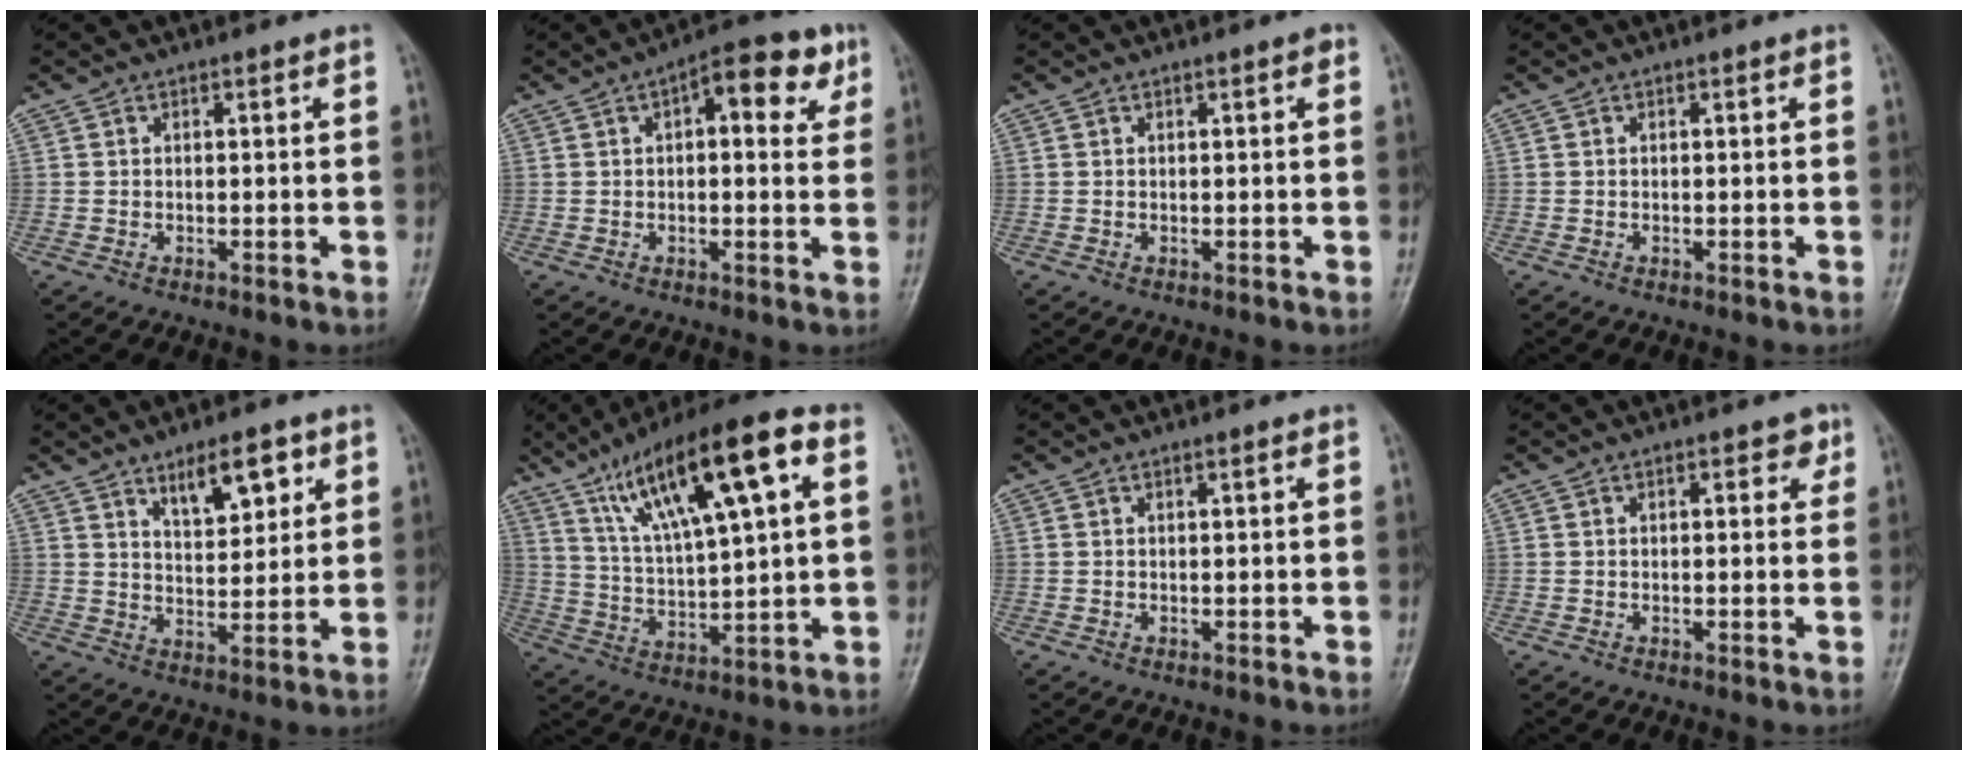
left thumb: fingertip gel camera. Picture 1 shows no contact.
{"total": 9.8, "force": [3.7, 4.4, 7.9], "torque": [-0.079, 0.010, 0.040]}
{"total": 0.8, "force": [0.2, 0.1, 0.7], "torque": [-0.014, 0.002, 0.003]}
{"total": 0.0}
{"total": 8.6, "force": [4.9, 3.5, 6.1], "torque": [-0.075, -0.031, 0.083]}
{"total": 20.2, "force": [8.8, 5.2, 17.5], "torque": [-0.283, 0.002, 0.155]}
{"total": 0.5, "force": [0.2, -0.1, 0.5], "torque": [-0.010, 0.001, 0.005]}
{"total": 2.8, "force": [1.3, 1.5, 2.0], "torque": [-0.012, -0.001, 0.012]}